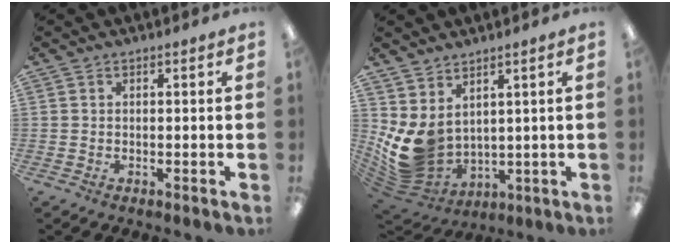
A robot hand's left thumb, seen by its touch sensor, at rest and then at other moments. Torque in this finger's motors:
{"motor_torque": [0.97, 2.22, 0.92, -0.92, 0.14]}